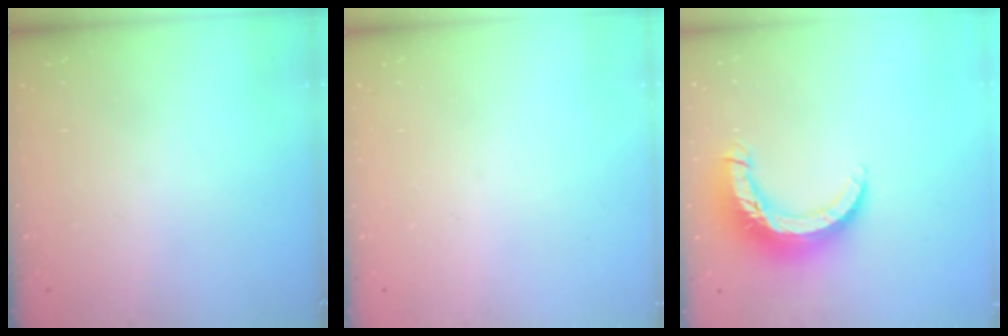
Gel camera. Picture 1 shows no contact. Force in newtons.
{"total": 0.0}
{"total": 13.1, "press": 13.0, "slide": 1.3}